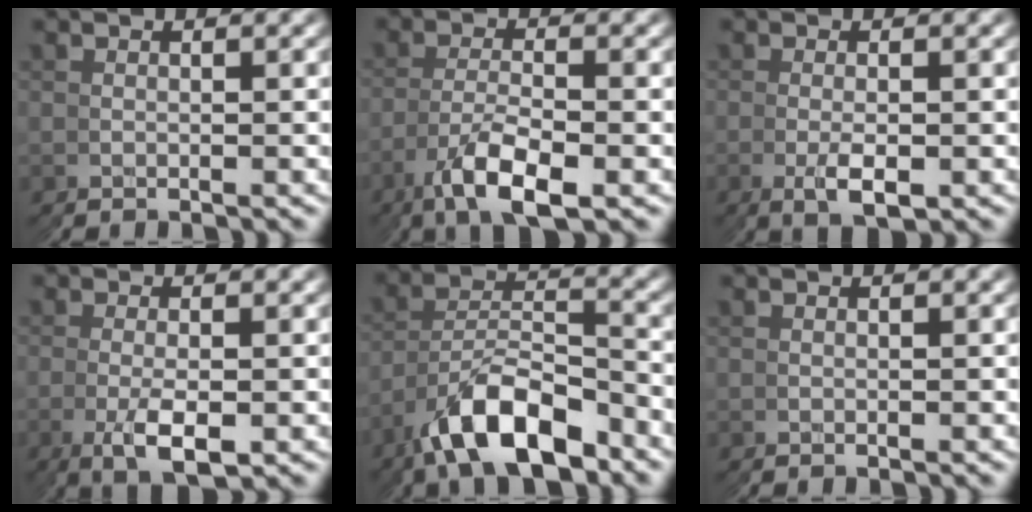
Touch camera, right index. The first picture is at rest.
{"total": 4.0, "force": [-1.8, 0.8, 3.5], "torque": [-0.068, 0.005, -0.034]}
{"total": 3.2, "force": [-0.2, -0.2, 3.1], "torque": [-0.045, 0.007, -0.007]}
{"total": 4.3, "force": [-1.0, 0.4, 4.2], "torque": [-0.072, 0.002, -0.019]}
{"total": 6.8, "force": [-3.7, 3.2, 4.7], "torque": [-0.087, -0.003, -0.061]}
{"total": 1.7, "force": [0.1, -1.7, -0.5], "torque": [0.019, -0.004, 0.009]}